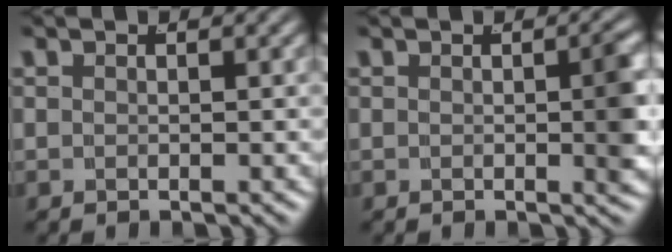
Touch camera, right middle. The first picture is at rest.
{"total": 2.4, "force": [-0.1, 0.6, 2.3], "torque": [-0.021, 0.000, -0.003]}